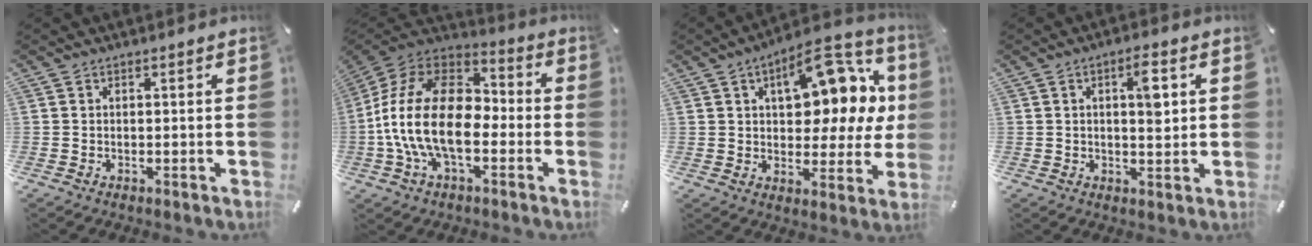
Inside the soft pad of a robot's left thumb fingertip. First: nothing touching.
{"total": 20.6, "force": [-5.0, 12.0, 16.0], "torque": [-0.327, 0.028, -0.083]}
{"total": 18.1, "force": [7.1, 9.5, 13.7], "torque": [-0.173, -0.046, 0.118]}
{"total": 6.3, "force": [1.6, 2.3, 5.6], "torque": [-0.082, -0.007, 0.019]}